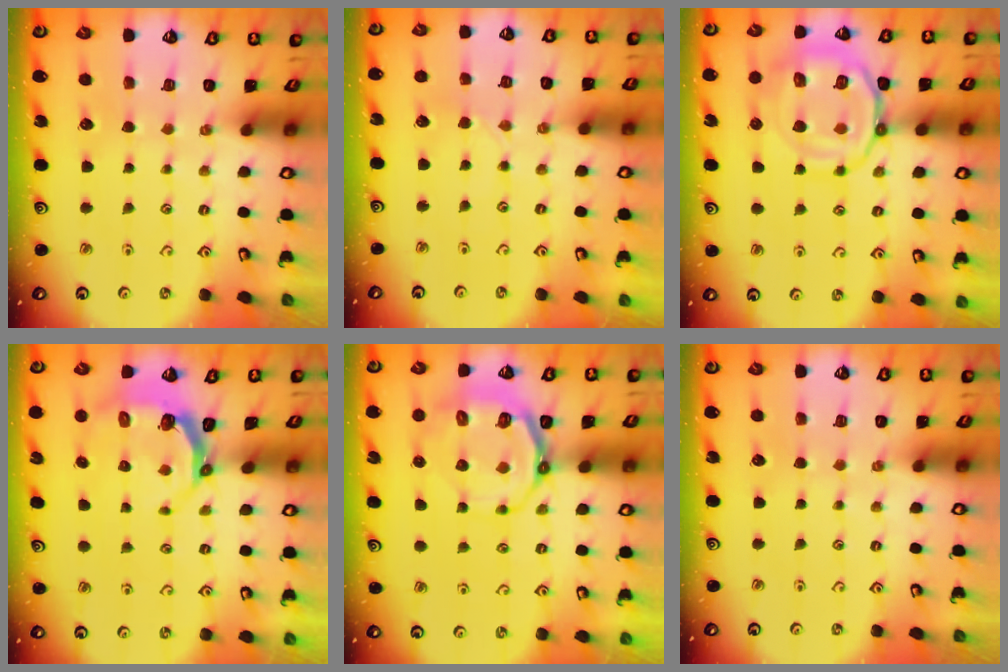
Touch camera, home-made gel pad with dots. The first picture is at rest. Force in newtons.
{"total": 2.0, "press": 2.0, "slide": 0.2}
{"total": 15.7, "press": 15.7, "slide": 1.5}
{"total": 4.7, "press": 3.6, "slide": 3.0}
{"total": 8.9, "press": 8.3, "slide": 3.4}
{"total": 0.0}